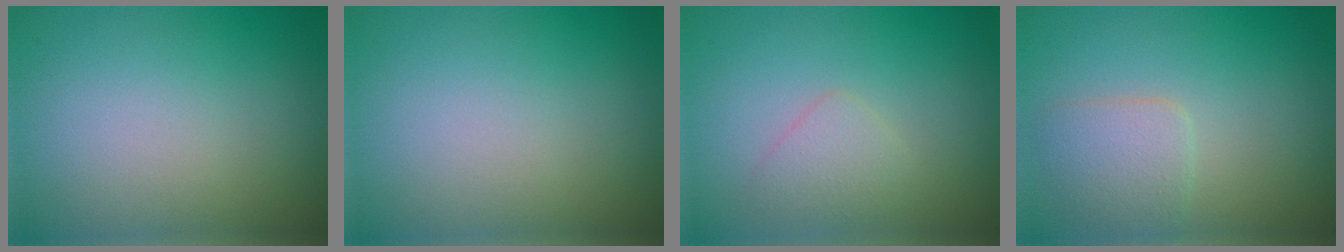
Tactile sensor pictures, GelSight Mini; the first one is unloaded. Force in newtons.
{"total": 0.0}
{"total": 1.8, "press": 1.8, "slide": 0.0}
{"total": 2.5, "press": 2.5, "slide": 0.1}